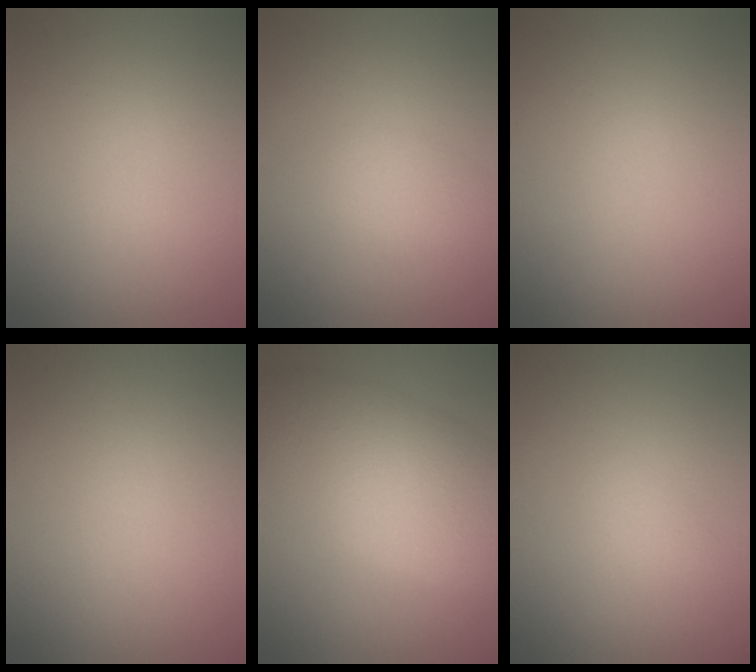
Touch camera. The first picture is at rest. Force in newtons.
{"total": 1.4, "press": 1.4, "slide": 0.1}
{"total": 0.0}
{"total": 0.0}
{"total": 8.1, "press": 8.1, "slide": 0.3}
{"total": 0.7, "press": 0.7, "slide": 0.1}